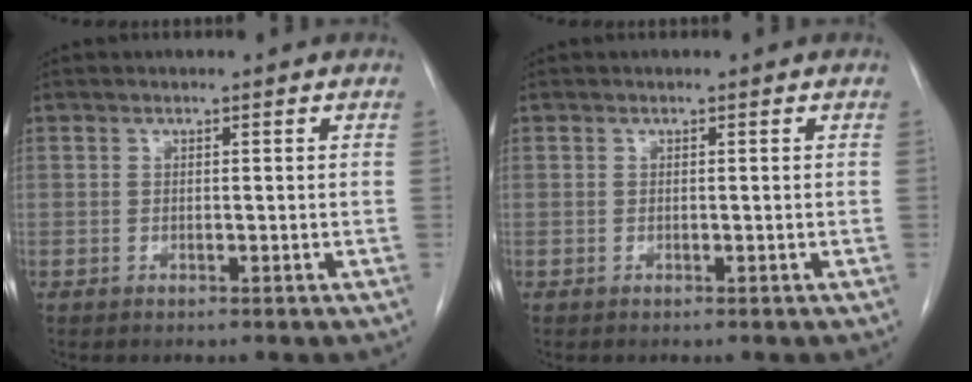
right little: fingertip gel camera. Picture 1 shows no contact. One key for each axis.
{"total": 0.0}